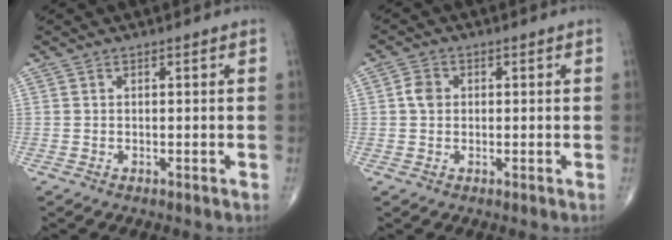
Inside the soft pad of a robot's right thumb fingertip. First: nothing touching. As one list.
[{"total": 2.9, "force": [0.3, 2.4, 1.6], "torque": [-0.022, 0.003, 0.002]}]